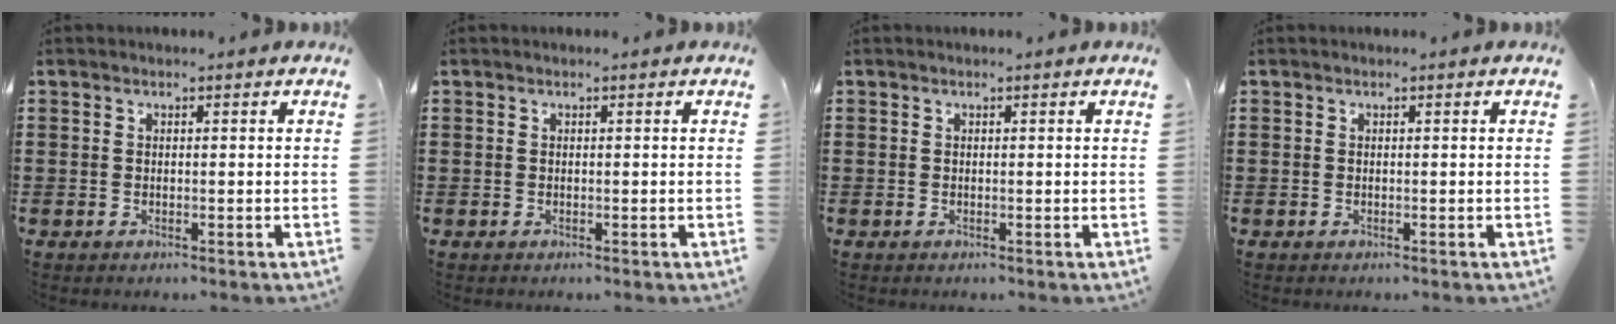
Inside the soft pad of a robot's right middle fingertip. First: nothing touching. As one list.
[{"total": 0.0}, {"total": 0.0}, {"total": 0.0}]